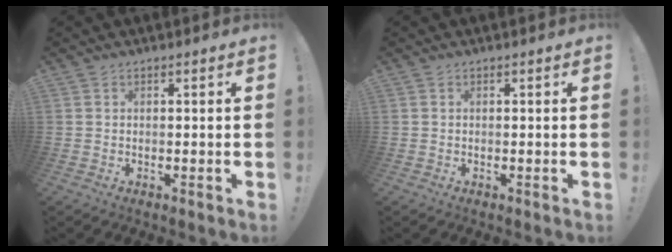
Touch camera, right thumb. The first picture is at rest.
{"total": 0.0}